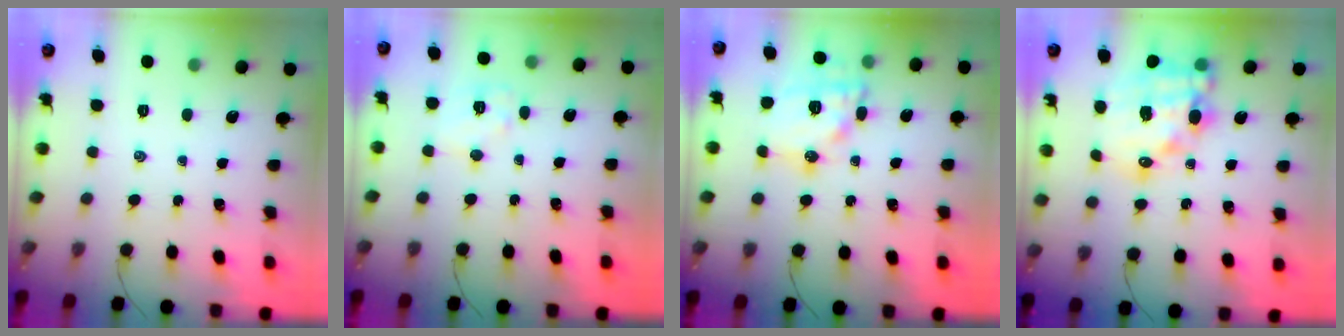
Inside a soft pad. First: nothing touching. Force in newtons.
{"total": 7.4, "press": 7.3, "slide": 1.2}
{"total": 15.6, "press": 15.5, "slide": 1.5}
{"total": 15.0, "press": 14.6, "slide": 3.2}